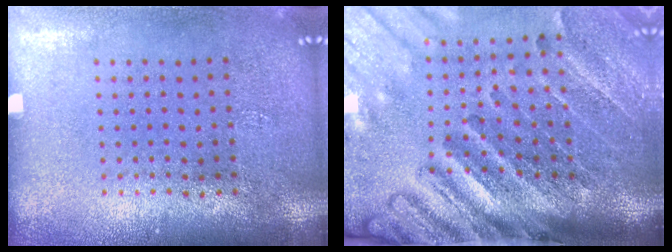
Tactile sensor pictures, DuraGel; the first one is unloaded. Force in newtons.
{"total": 4.3, "press": 3.2, "slide": 2.8}